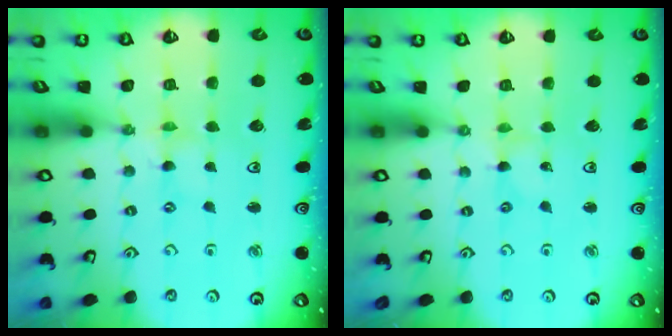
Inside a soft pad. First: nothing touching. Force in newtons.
{"total": 0.0}